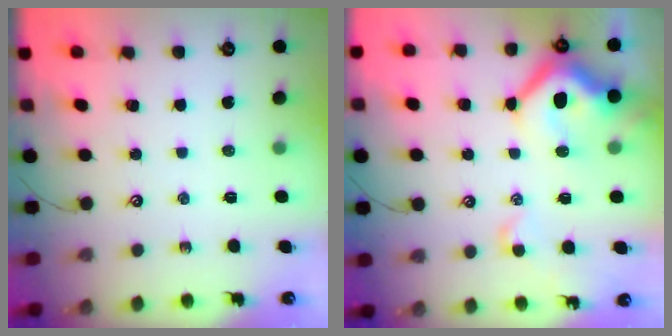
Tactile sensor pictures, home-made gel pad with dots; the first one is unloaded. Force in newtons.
{"total": 14.3, "press": 14.2, "slide": 1.9}